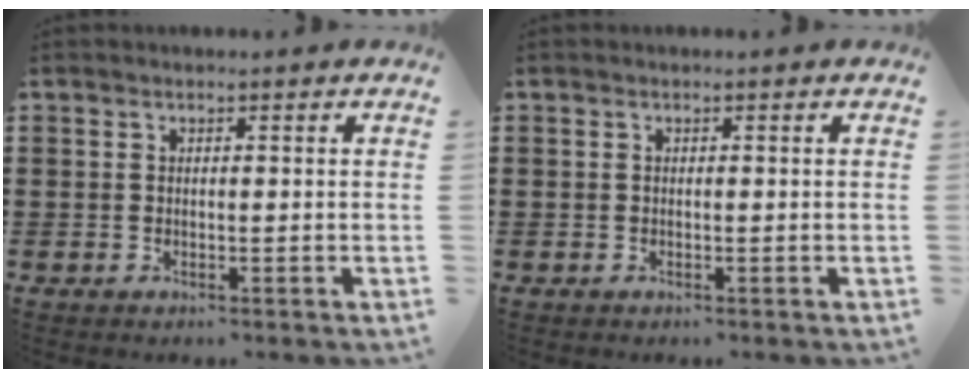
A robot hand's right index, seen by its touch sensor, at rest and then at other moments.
{"total": 0.0}